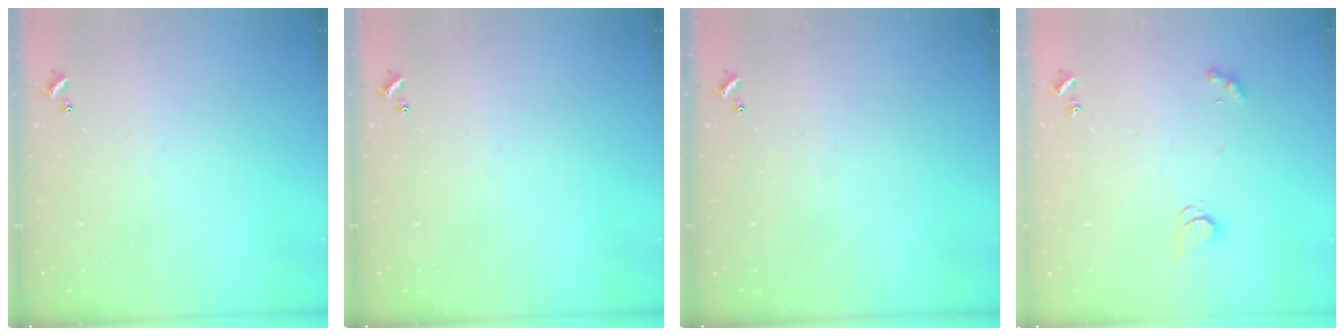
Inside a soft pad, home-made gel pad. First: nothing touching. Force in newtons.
{"total": 0.0}
{"total": 0.0}
{"total": 2.5, "press": 2.5, "slide": 0.4}